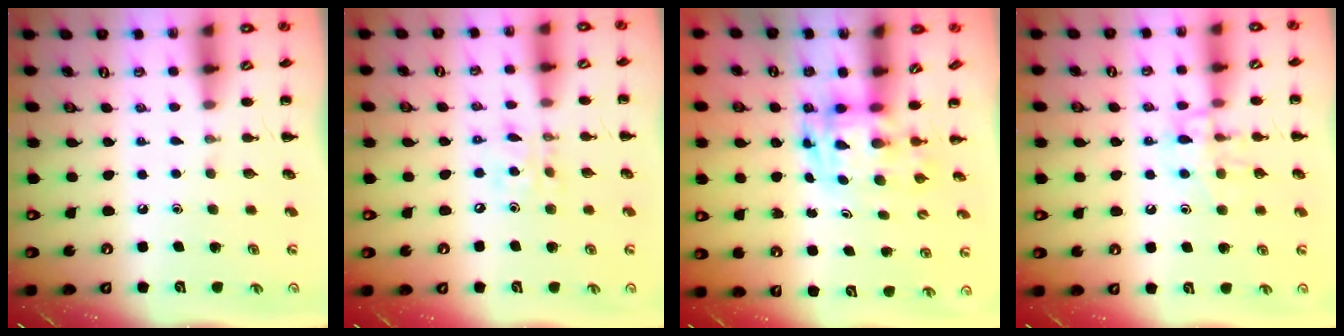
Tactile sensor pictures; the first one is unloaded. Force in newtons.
{"total": 8.1, "press": 7.9, "slide": 1.6}
{"total": 3.4, "press": 3.4, "slide": 0.6}
{"total": 11.0, "press": 11.0, "slide": 0.8}